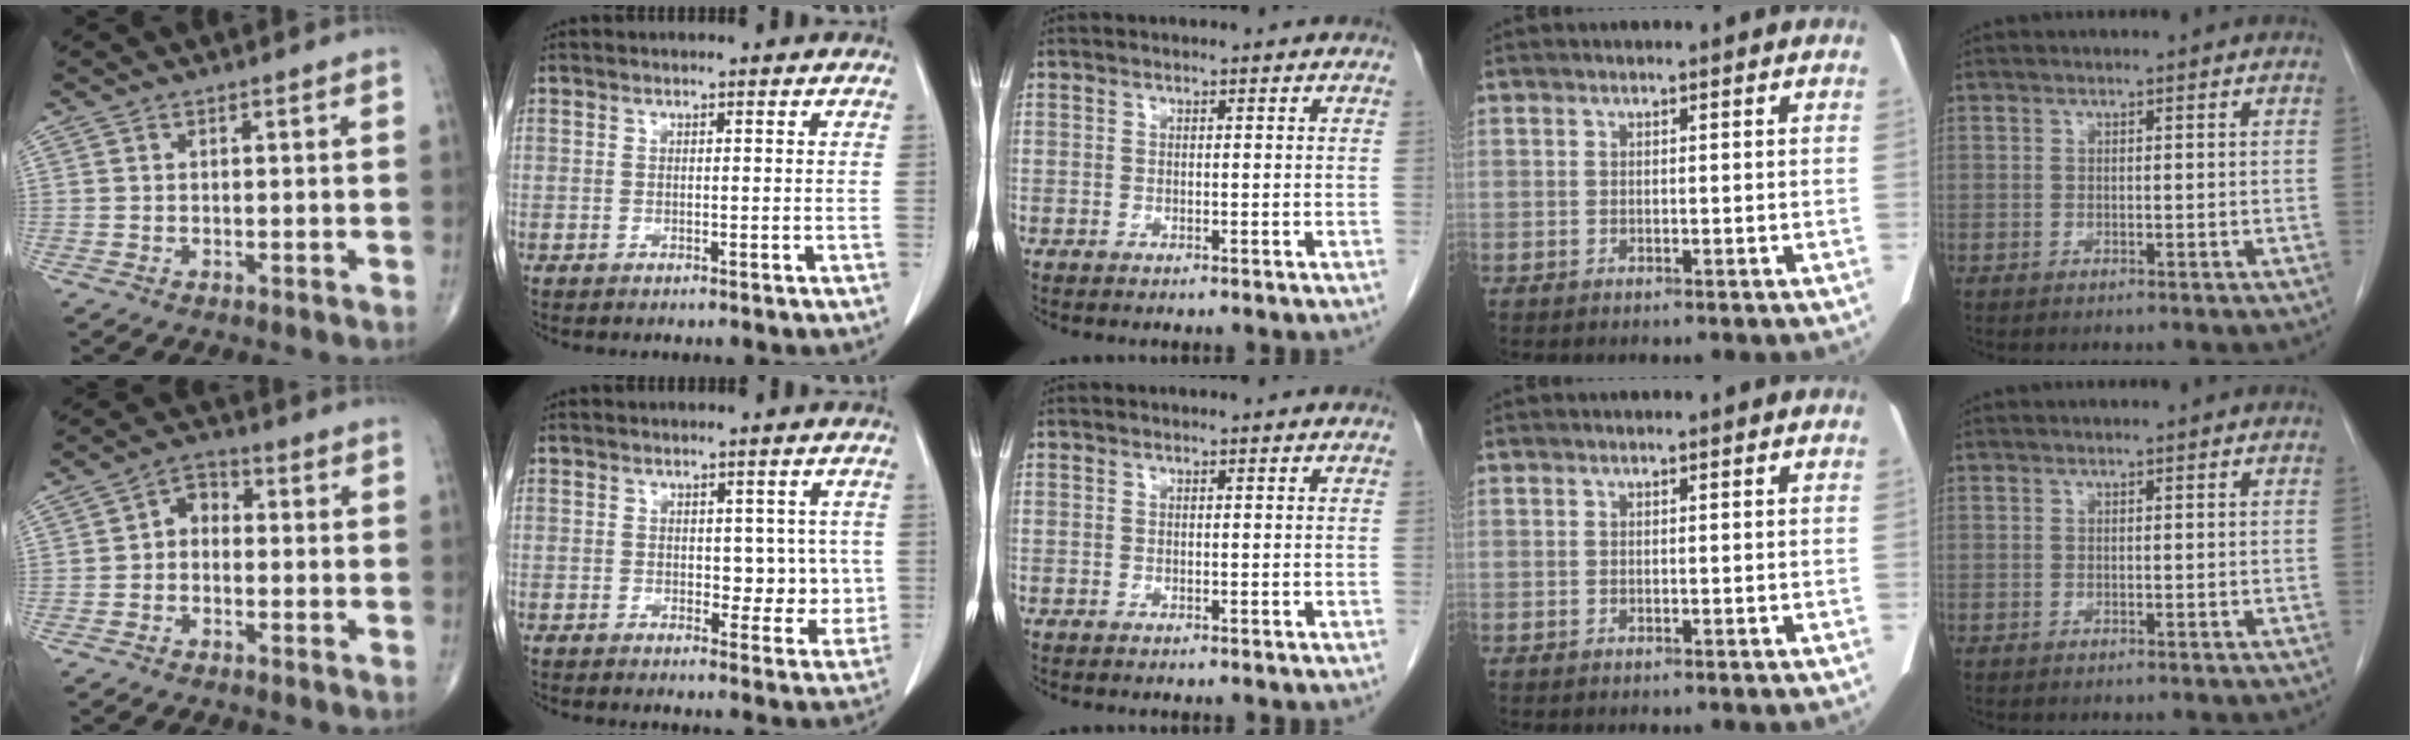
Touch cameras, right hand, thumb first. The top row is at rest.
{"thumb": {"total": 4.4, "force": [-0.4, 3.4, 2.8], "torque": [-0.024, 0.020, -0.024]}, "index": {"total": 5.2, "force": [0.3, 3.4, 3.9], "torque": [-0.027, 0.005, 0.010]}}